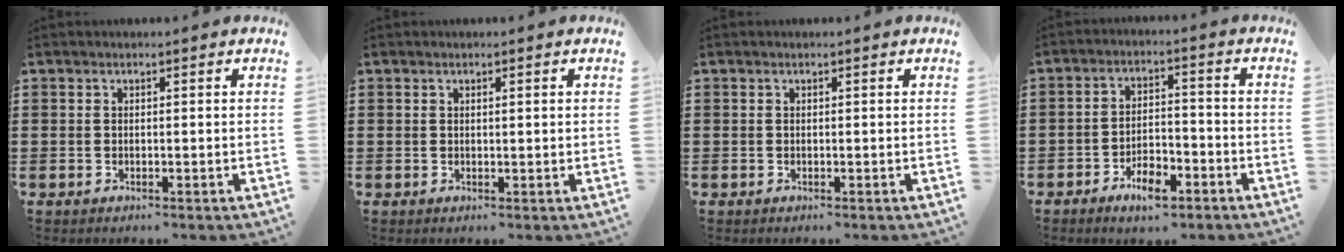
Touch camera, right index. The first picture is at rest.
{"total": 0.7, "force": [0.3, 0.0, 0.6], "torque": [-0.012, 0.000, 0.005]}
{"total": 0.0}
{"total": 5.7, "force": [-3.9, 2.1, 3.6], "torque": [-0.065, 0.012, -0.073]}